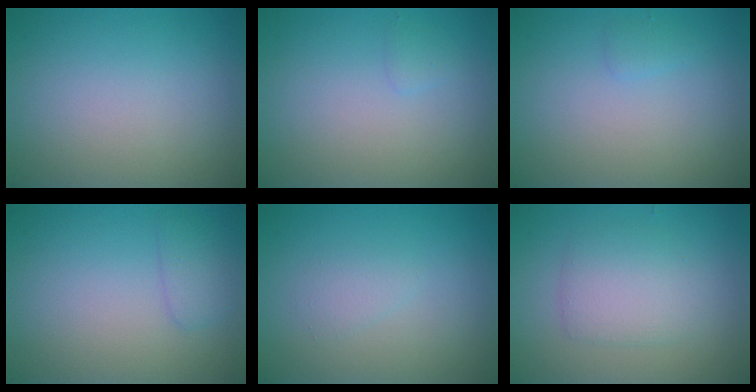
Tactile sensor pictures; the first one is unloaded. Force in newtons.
{"total": 0.7, "press": 0.7, "slide": 0.0}
{"total": 0.8, "press": 0.8, "slide": 0.0}
{"total": 1.5, "press": 1.5, "slide": 0.1}
{"total": 1.1, "press": 1.1, "slide": 0.1}
{"total": 3.3, "press": 3.3, "slide": 0.1}